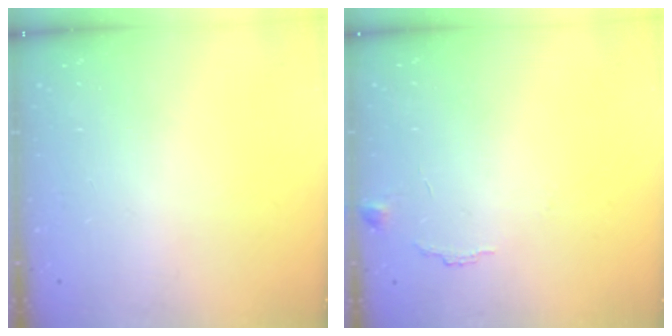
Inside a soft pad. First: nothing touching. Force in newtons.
{"total": 7.0, "press": 7.0, "slide": 0.6}